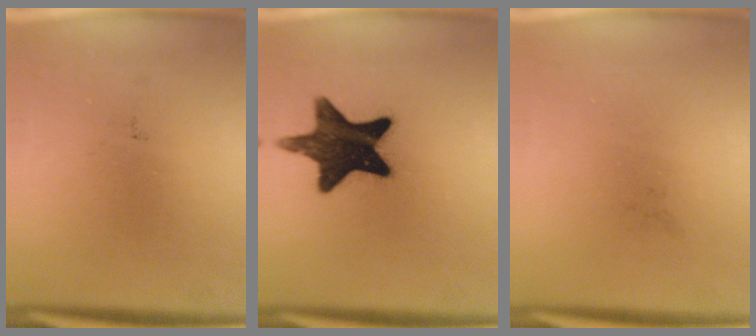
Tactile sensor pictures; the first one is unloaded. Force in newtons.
{"total": 15.6}
{"total": 0.0}